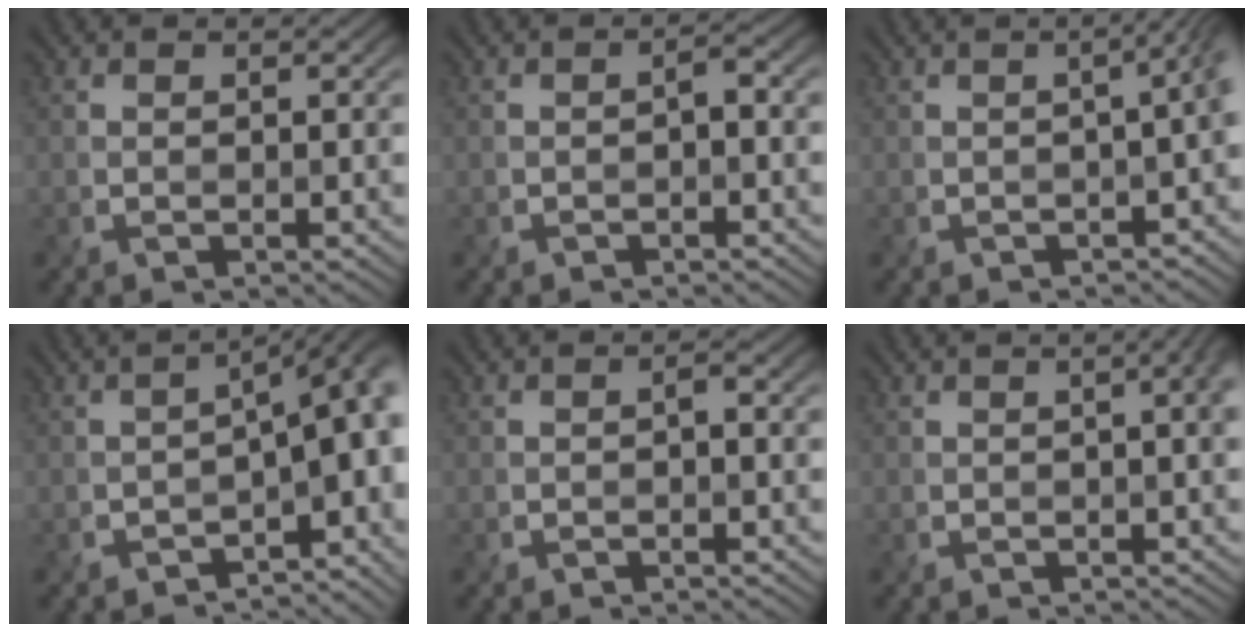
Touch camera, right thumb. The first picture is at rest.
{"total": 1.5, "force": [-0.8, 0.5, 1.2], "torque": [-0.019, 0.004, -0.018]}
{"total": 5.0, "force": [-1.4, 1.7, 4.5], "torque": [-0.040, -0.003, -0.016]}
{"total": 11.2, "force": [-4.4, 5.0, 9.0], "torque": [-0.090, -0.026, -0.040]}
{"total": 1.2, "force": [-0.5, 0.4, 1.0], "torque": [-0.018, 0.003, -0.011]}
{"total": 3.4, "force": [0.2, 0.9, 3.3], "torque": [-0.034, 0.014, 0.001]}